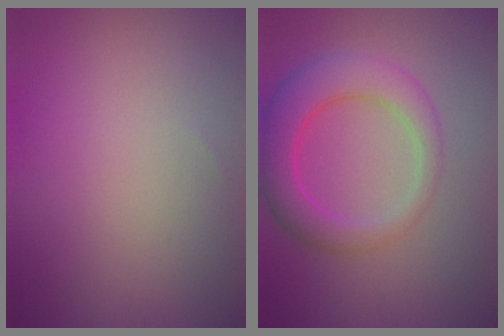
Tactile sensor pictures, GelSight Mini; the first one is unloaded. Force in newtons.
{"total": 5.8, "press": 5.8, "slide": 0.4}